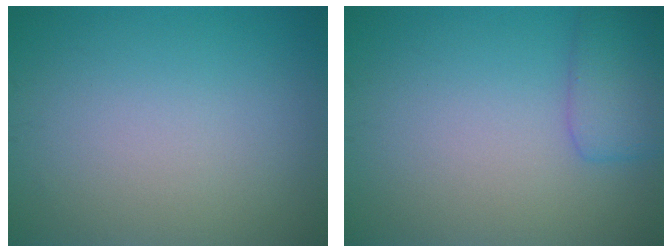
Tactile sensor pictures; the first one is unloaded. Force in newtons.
{"total": 2.9, "press": 2.9, "slide": 0.1}